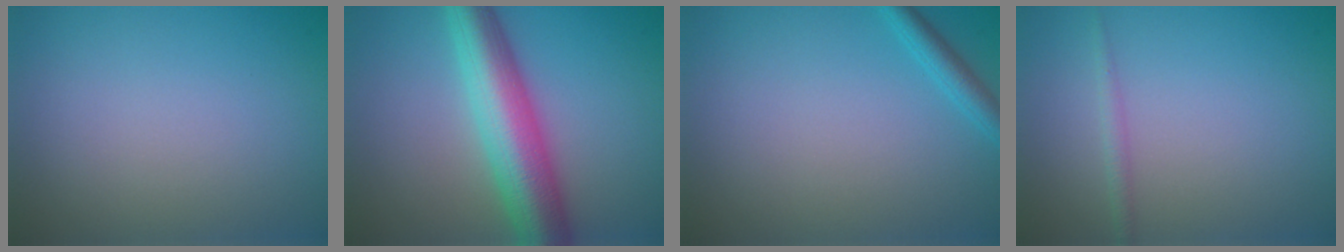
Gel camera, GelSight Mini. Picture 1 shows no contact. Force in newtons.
{"total": 8.0, "press": 8.0, "slide": 0.3}
{"total": 1.8, "press": 1.7, "slide": 0.1}
{"total": 1.1, "press": 1.1, "slide": 0.1}